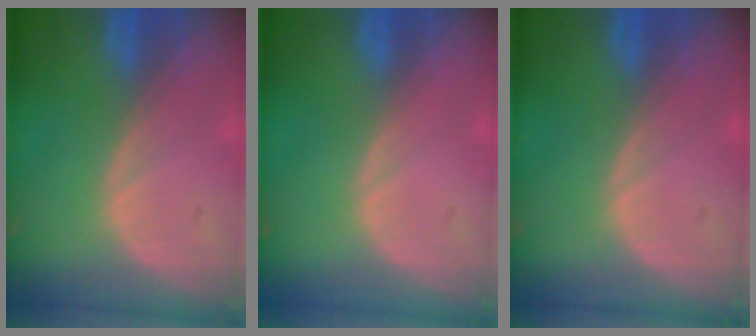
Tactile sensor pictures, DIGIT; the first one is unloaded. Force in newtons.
{"total": 0.0}
{"total": 0.0}